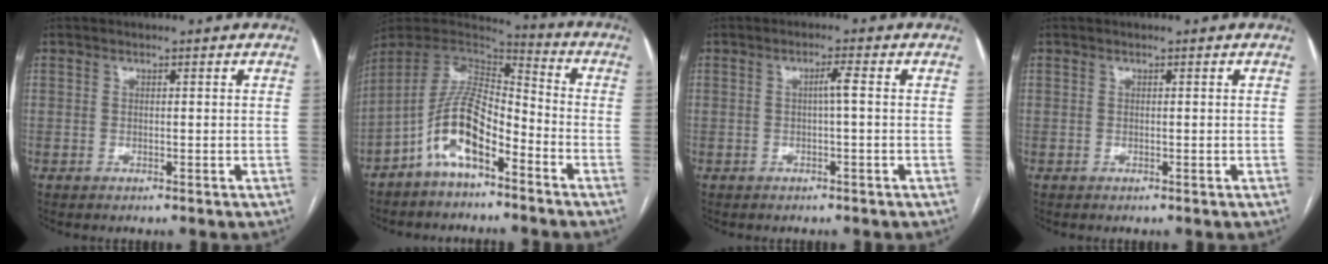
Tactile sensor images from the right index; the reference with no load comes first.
{"total": 11.6, "force": [-6.2, 4.0, 9.0], "torque": [-0.179, 0.023, -0.115]}
{"total": 1.9, "force": [0.0, -0.2, 1.9], "torque": [-0.031, 0.003, 0.001]}
{"total": 0.0}